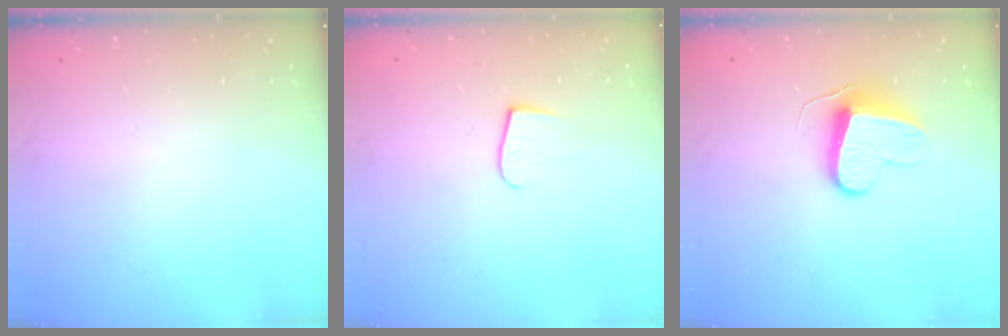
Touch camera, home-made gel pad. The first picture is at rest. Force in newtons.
{"total": 4.9, "press": 4.9, "slide": 0.5}
{"total": 9.2, "press": 9.2, "slide": 0.3}